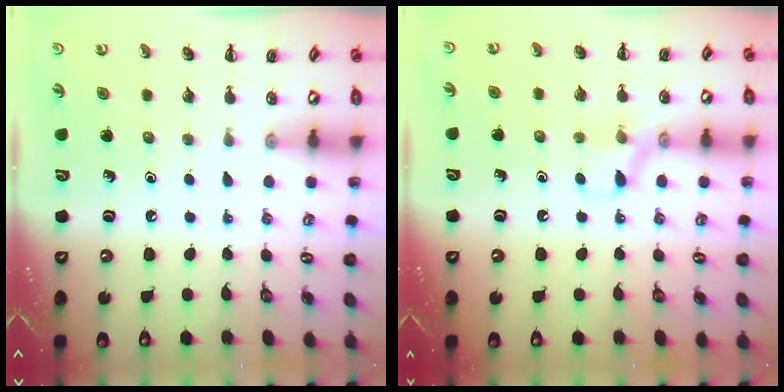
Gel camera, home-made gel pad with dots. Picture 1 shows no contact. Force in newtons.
{"total": 8.0, "press": 7.9, "slide": 1.1}